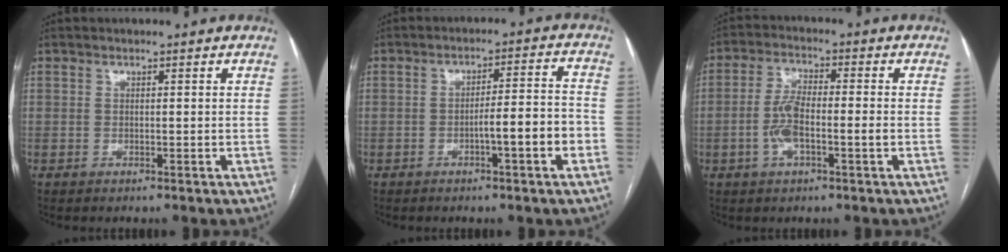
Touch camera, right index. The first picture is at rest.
{"total": 7.0, "force": [-2.7, 0.3, 6.4], "torque": [-0.094, 0.017, -0.038]}
{"total": 6.3, "force": [-1.5, 1.8, 5.8], "torque": [-0.126, 0.013, -0.031]}